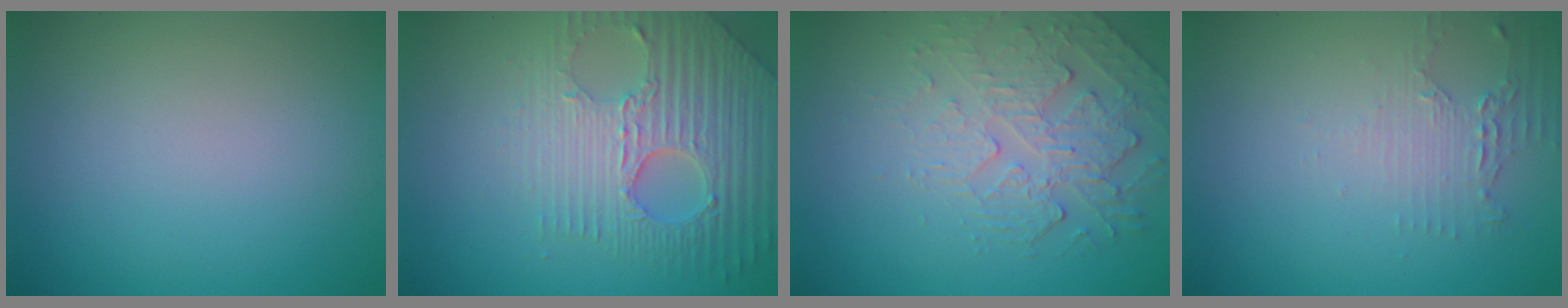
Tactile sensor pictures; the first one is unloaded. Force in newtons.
{"total": 7.0, "press": 5.2, "slide": 4.7}
{"total": 2.7, "press": 2.1, "slide": 1.7}
{"total": 2.2, "press": 1.7, "slide": 1.4}